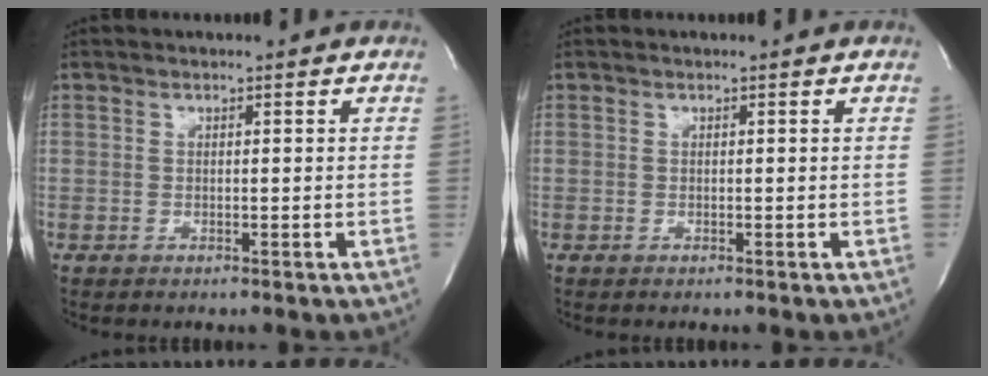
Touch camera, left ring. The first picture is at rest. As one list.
[{"total": 0.0}]